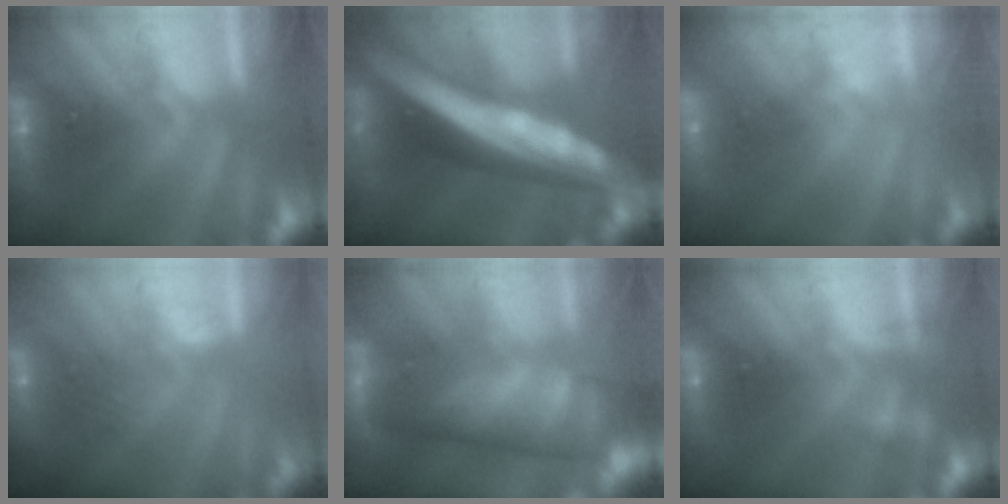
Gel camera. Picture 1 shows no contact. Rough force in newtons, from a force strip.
{"total": 9.6}
{"total": 2.6}
{"total": 2.4}
{"total": 10.8}
{"total": 2.2}